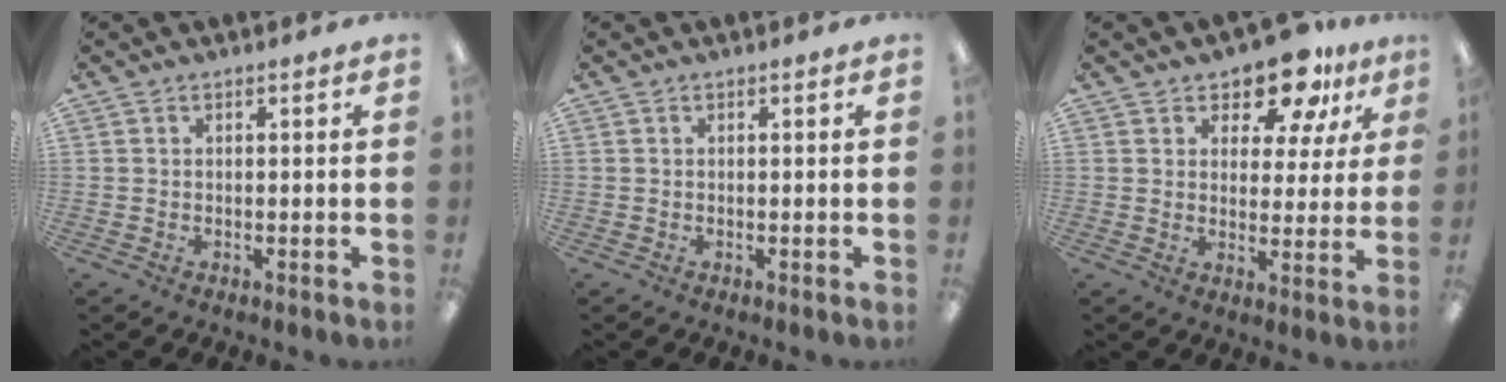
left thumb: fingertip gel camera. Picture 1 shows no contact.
{"total": 0.0}
{"total": 11.0, "force": [8.7, 4.8, 4.7], "torque": [-0.076, -0.051, 0.159]}